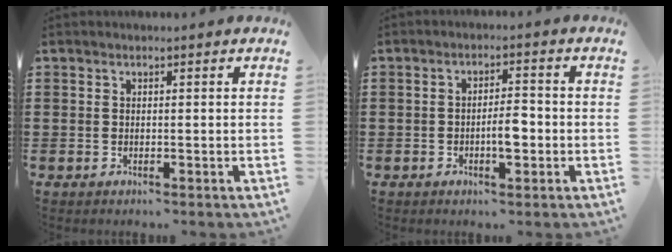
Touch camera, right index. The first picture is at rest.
{"total": 4.1, "force": [-1.0, 1.4, 3.8], "torque": [-0.073, 0.004, -0.021]}